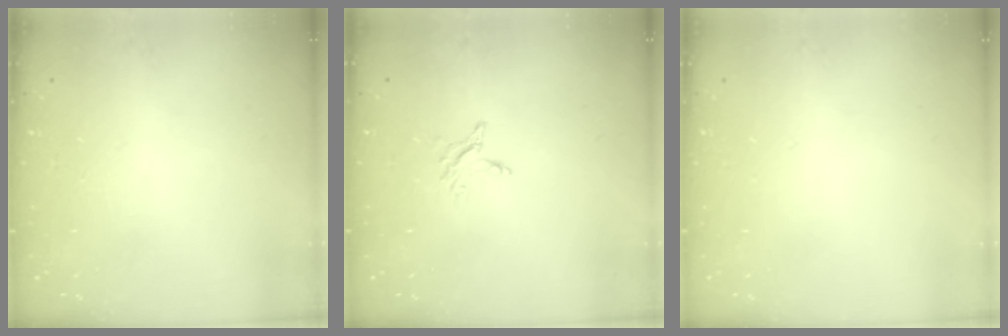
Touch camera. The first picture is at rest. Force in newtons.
{"total": 2.9, "press": 2.9, "slide": 0.3}
{"total": 0.0}